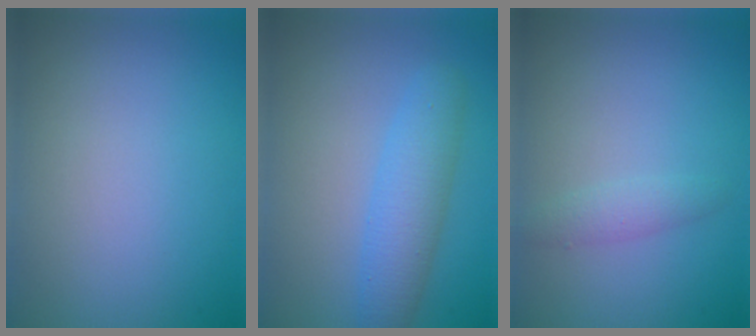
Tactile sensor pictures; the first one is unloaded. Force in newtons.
{"total": 3.7, "press": 3.7, "slide": 0.2}
{"total": 1.4, "press": 1.4, "slide": 0.0}